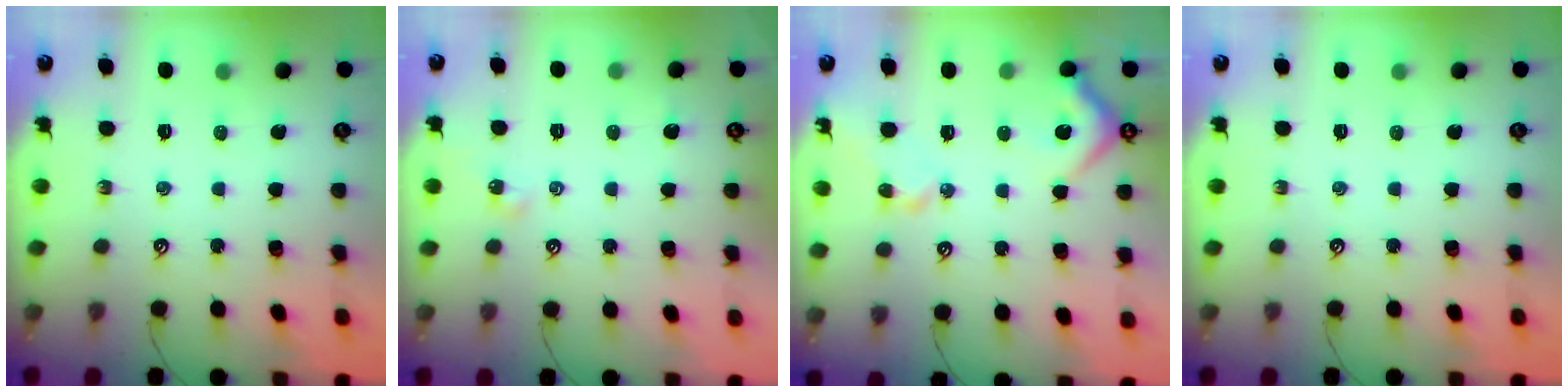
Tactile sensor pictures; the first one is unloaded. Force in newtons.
{"total": 4.4, "press": 4.3, "slide": 0.7}
{"total": 8.9, "press": 8.8, "slide": 1.3}
{"total": 0.0}